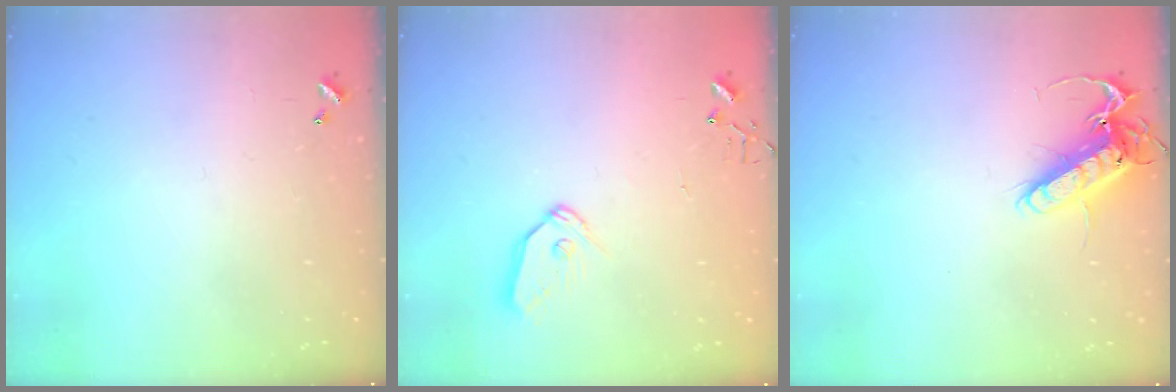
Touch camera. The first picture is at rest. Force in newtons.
{"total": 8.4, "press": 8.4, "slide": 0.5}
{"total": 14.4, "press": 14.2, "slide": 2.2}